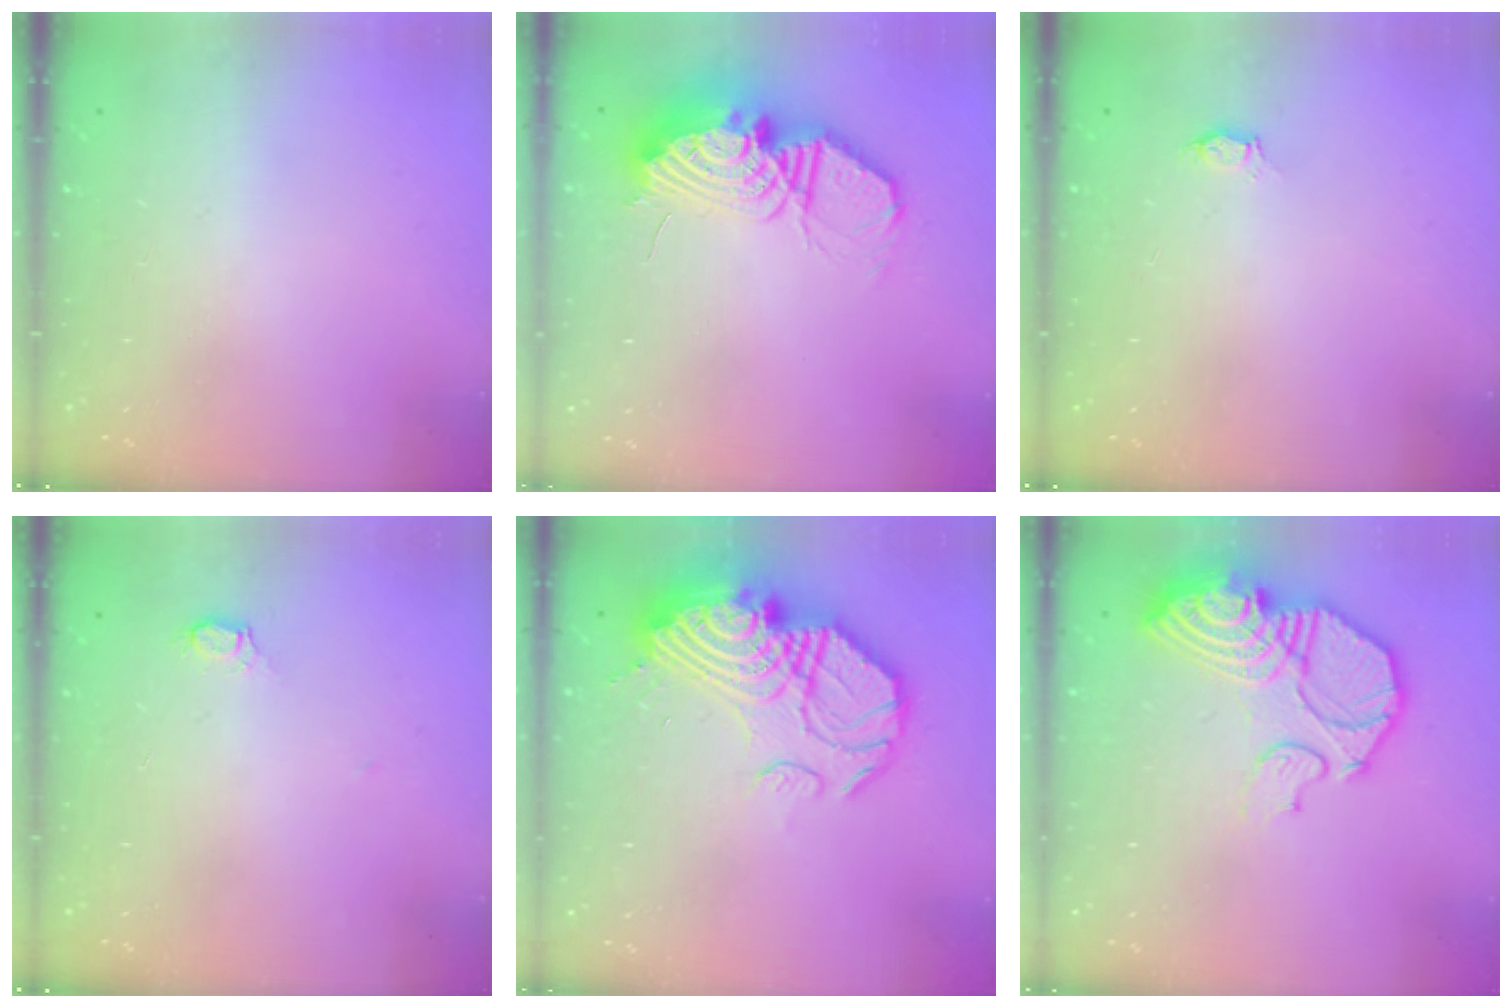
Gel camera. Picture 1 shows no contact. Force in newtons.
{"total": 16.7, "press": 16.6, "slide": 1.5}
{"total": 2.0, "press": 2.0, "slide": 0.3}
{"total": 2.6, "press": 2.6, "slide": 0.2}
{"total": 22.8, "press": 22.6, "slide": 2.8}
{"total": 19.5, "press": 19.5, "slide": 1.9}